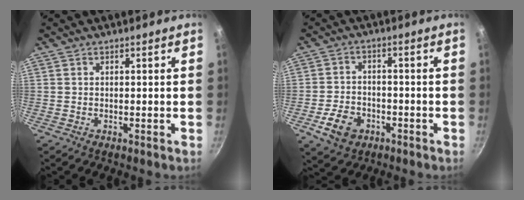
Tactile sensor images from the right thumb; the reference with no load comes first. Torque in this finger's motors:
{"motor_torque": [0.47, 1.19, 0.07, 0.15, 0.00]}